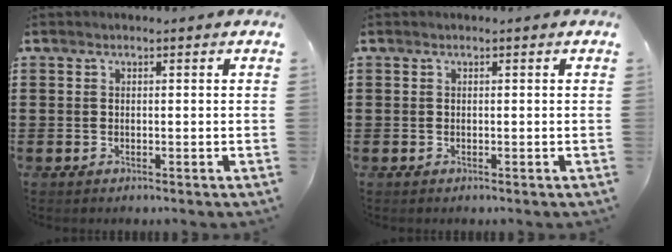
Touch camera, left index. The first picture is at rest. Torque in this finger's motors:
{"motor_torque": [0.00, 0.00, 0.00, 0.00]}